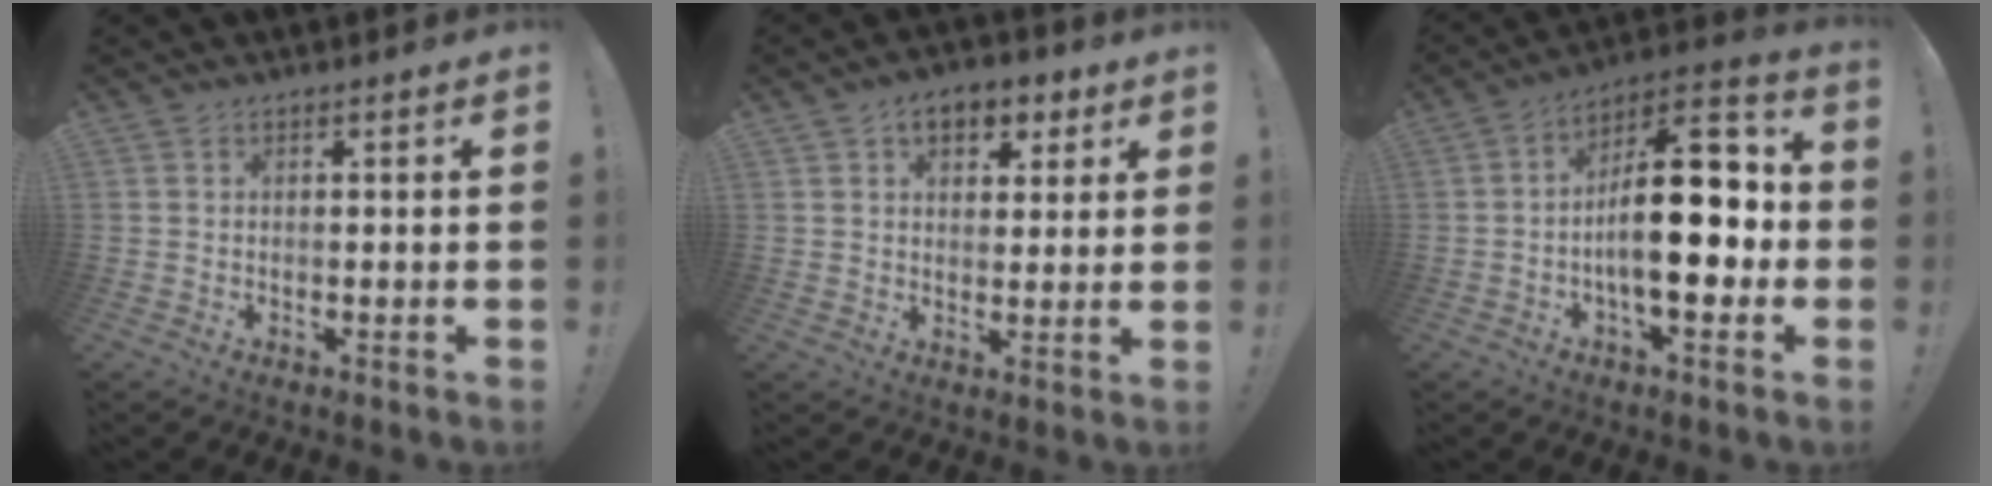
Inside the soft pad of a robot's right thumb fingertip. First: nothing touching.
{"total": 8.3, "force": [4.1, 5.6, 4.6], "torque": [-0.063, -0.008, 0.074]}
{"total": 21.1, "force": [-2.3, 9.2, 18.9], "torque": [-0.294, 0.010, -0.038]}